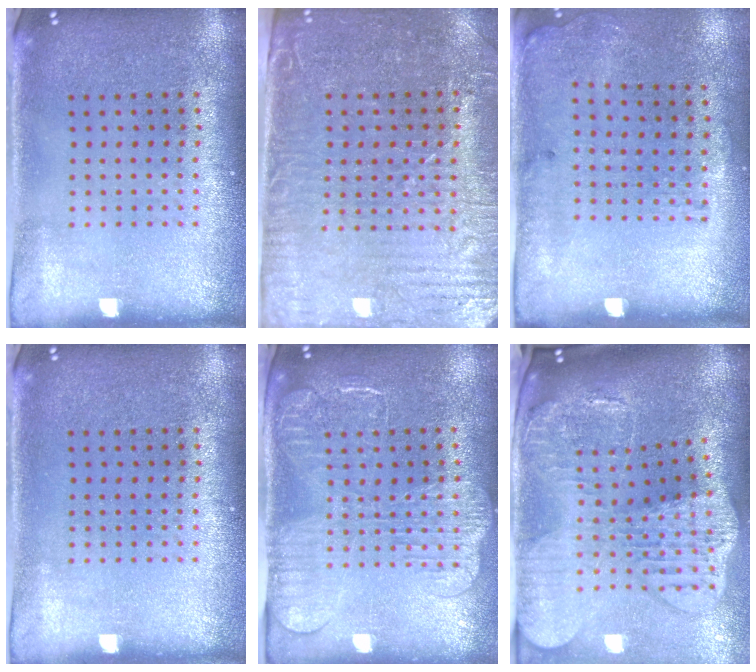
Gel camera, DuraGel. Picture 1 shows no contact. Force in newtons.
{"total": 3.8, "press": 3.5, "slide": 1.7}
{"total": 1.8, "press": 1.2, "slide": 1.3}
{"total": 0.0}
{"total": 2.3, "press": 2.0, "slide": 1.3}
{"total": 4.5, "press": 3.3, "slide": 3.0}